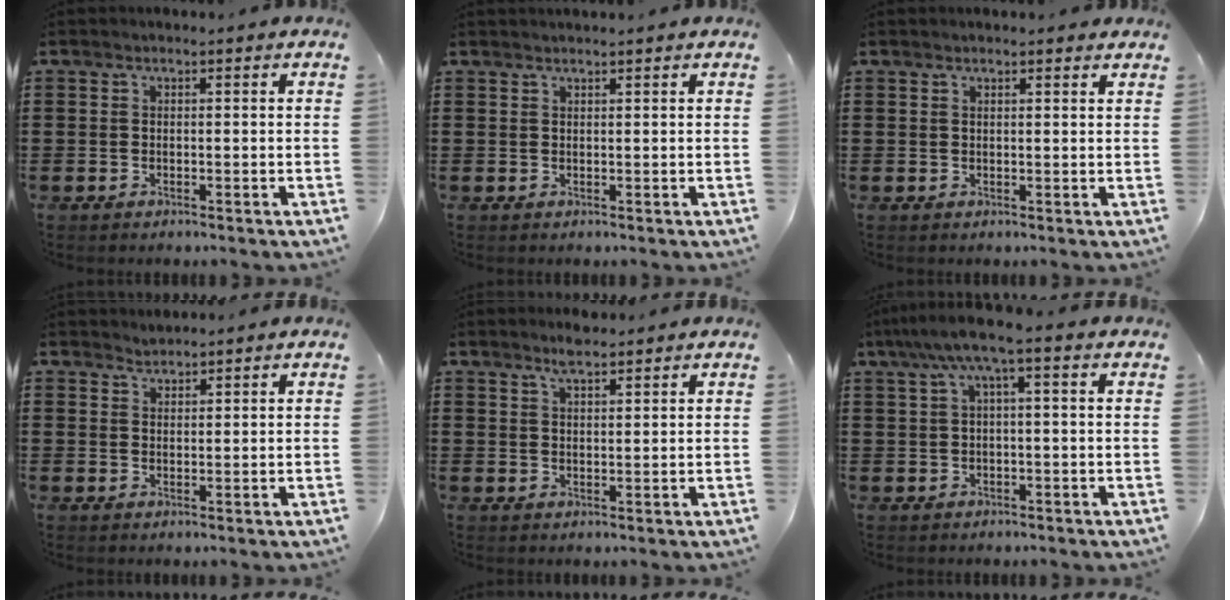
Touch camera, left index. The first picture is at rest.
{"total": 0.8, "force": [0.8, -0.1, 0.2], "torque": [-0.005, -0.002, 0.016]}
{"total": 1.5, "force": [1.3, 0.3, 0.6], "torque": [-0.013, 0.003, 0.025]}
{"total": 1.3, "force": [1.3, 0.1, -0.3], "torque": [0.003, 0.000, 0.026]}
{"total": 2.9, "force": [2.5, 0.6, 1.4], "torque": [-0.033, 0.002, 0.046]}
{"total": 4.5, "force": [0.7, 0.4, 4.4], "torque": [-0.091, 0.002, 0.006]}